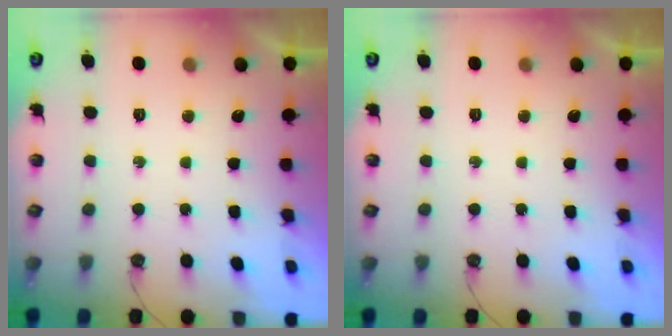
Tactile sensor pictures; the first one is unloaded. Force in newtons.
{"total": 0.0}